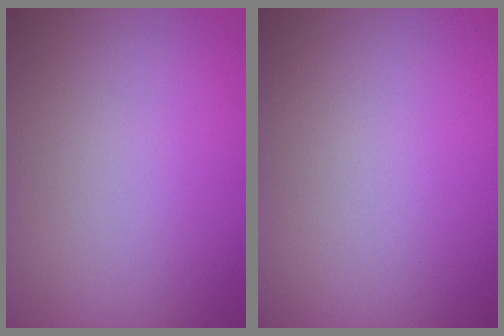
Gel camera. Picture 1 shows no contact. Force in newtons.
{"total": 0.0}